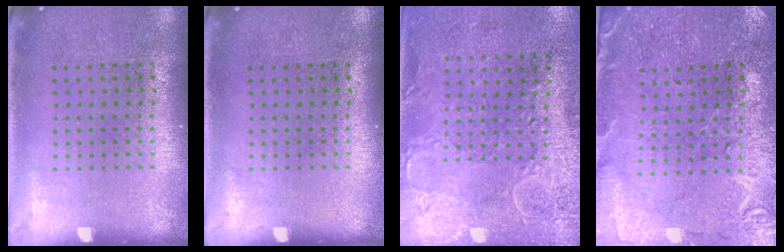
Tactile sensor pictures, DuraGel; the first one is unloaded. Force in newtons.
{"total": 0.0}
{"total": 2.9, "press": 2.4, "slide": 1.6}
{"total": 0.5, "press": 0.5, "slide": 0.2}